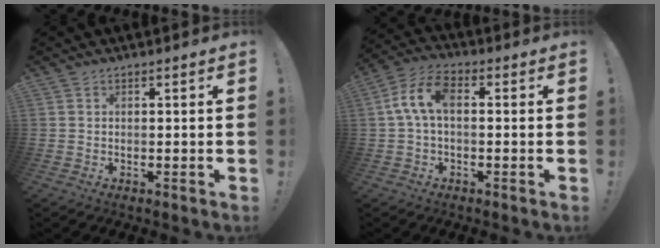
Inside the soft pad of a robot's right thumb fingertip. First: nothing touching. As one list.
[{"total": 8.9, "force": [0.8, 4.7, 7.5], "torque": [-0.157, 0.008, 0.019]}]